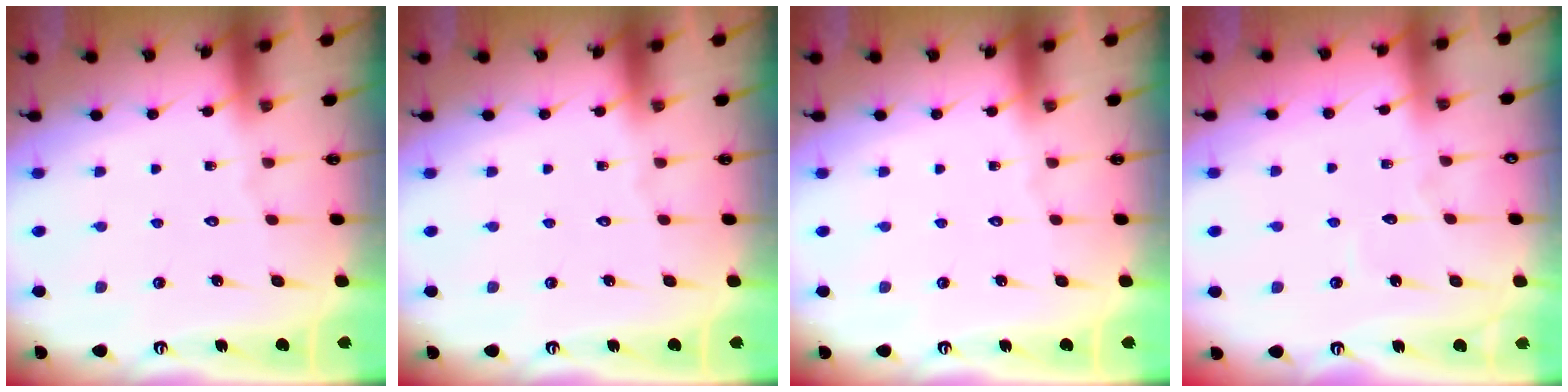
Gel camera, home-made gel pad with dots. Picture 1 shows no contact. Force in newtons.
{"total": 0.0}
{"total": 0.0}
{"total": 2.5, "press": 2.5, "slide": 0.3}